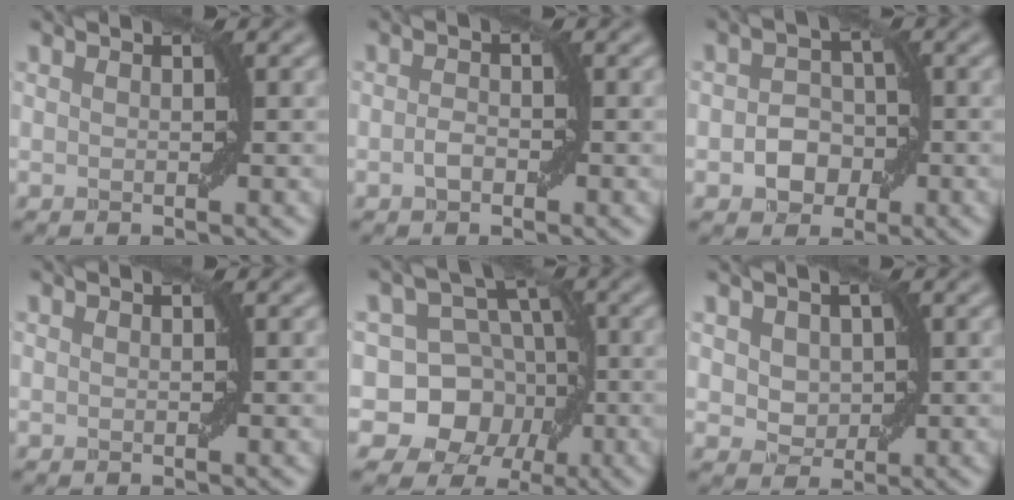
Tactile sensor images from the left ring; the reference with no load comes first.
{"total": 1.2, "force": [-0.5, 0.7, 0.9], "torque": [-0.018, 0.004, -0.010]}
{"total": 3.2, "force": [-1.0, 2.6, 1.7], "torque": [-0.021, 0.003, -0.016]}
{"total": 0.0}
{"total": 9.7, "force": [-2.5, 8.9, 3.2], "torque": [-0.038, 0.024, -0.069]}
{"total": 2.7, "force": [0.7, 2.1, 1.5], "torque": [-0.029, 0.004, 0.008]}